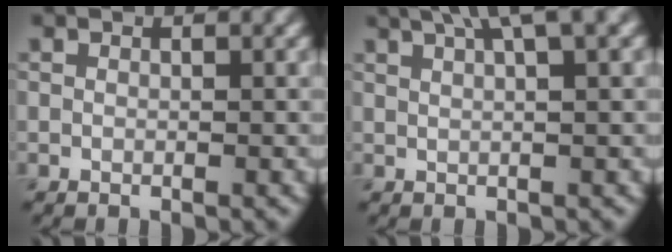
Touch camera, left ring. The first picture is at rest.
{"total": 5.0, "force": [3.1, 0.9, 3.8], "torque": [-0.047, 0.019, 0.043]}